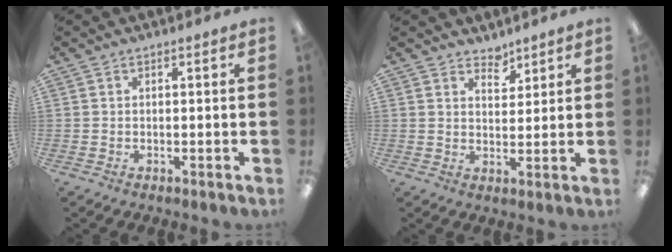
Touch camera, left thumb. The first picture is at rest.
{"total": 3.9, "force": [3.5, 1.5, 0.5], "torque": [0.007, -0.027, 0.063]}